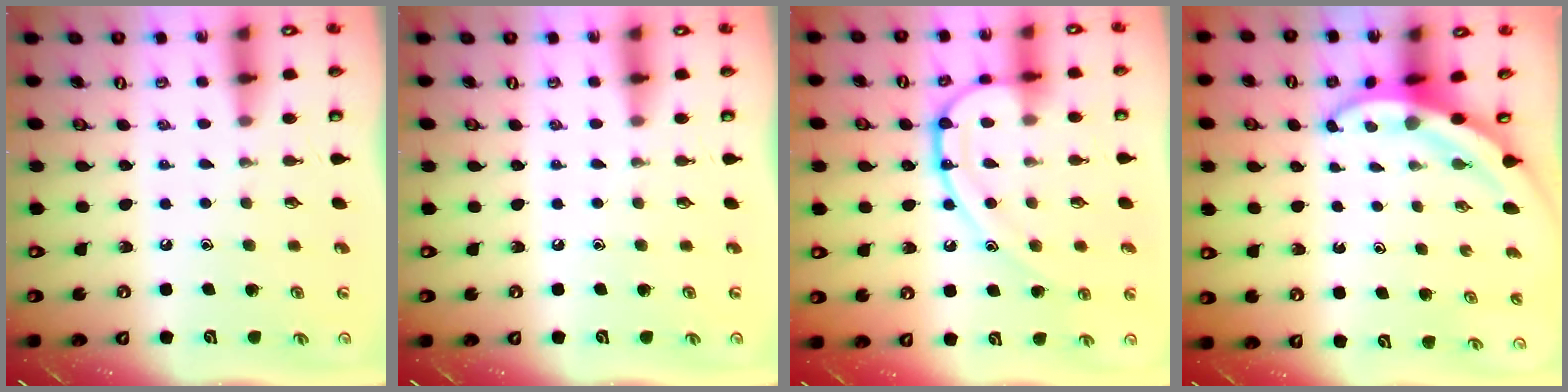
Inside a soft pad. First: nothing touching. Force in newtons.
{"total": 0.0}
{"total": 13.7, "press": 13.6, "slide": 1.1}
{"total": 4.0, "press": 3.9, "slide": 0.5}